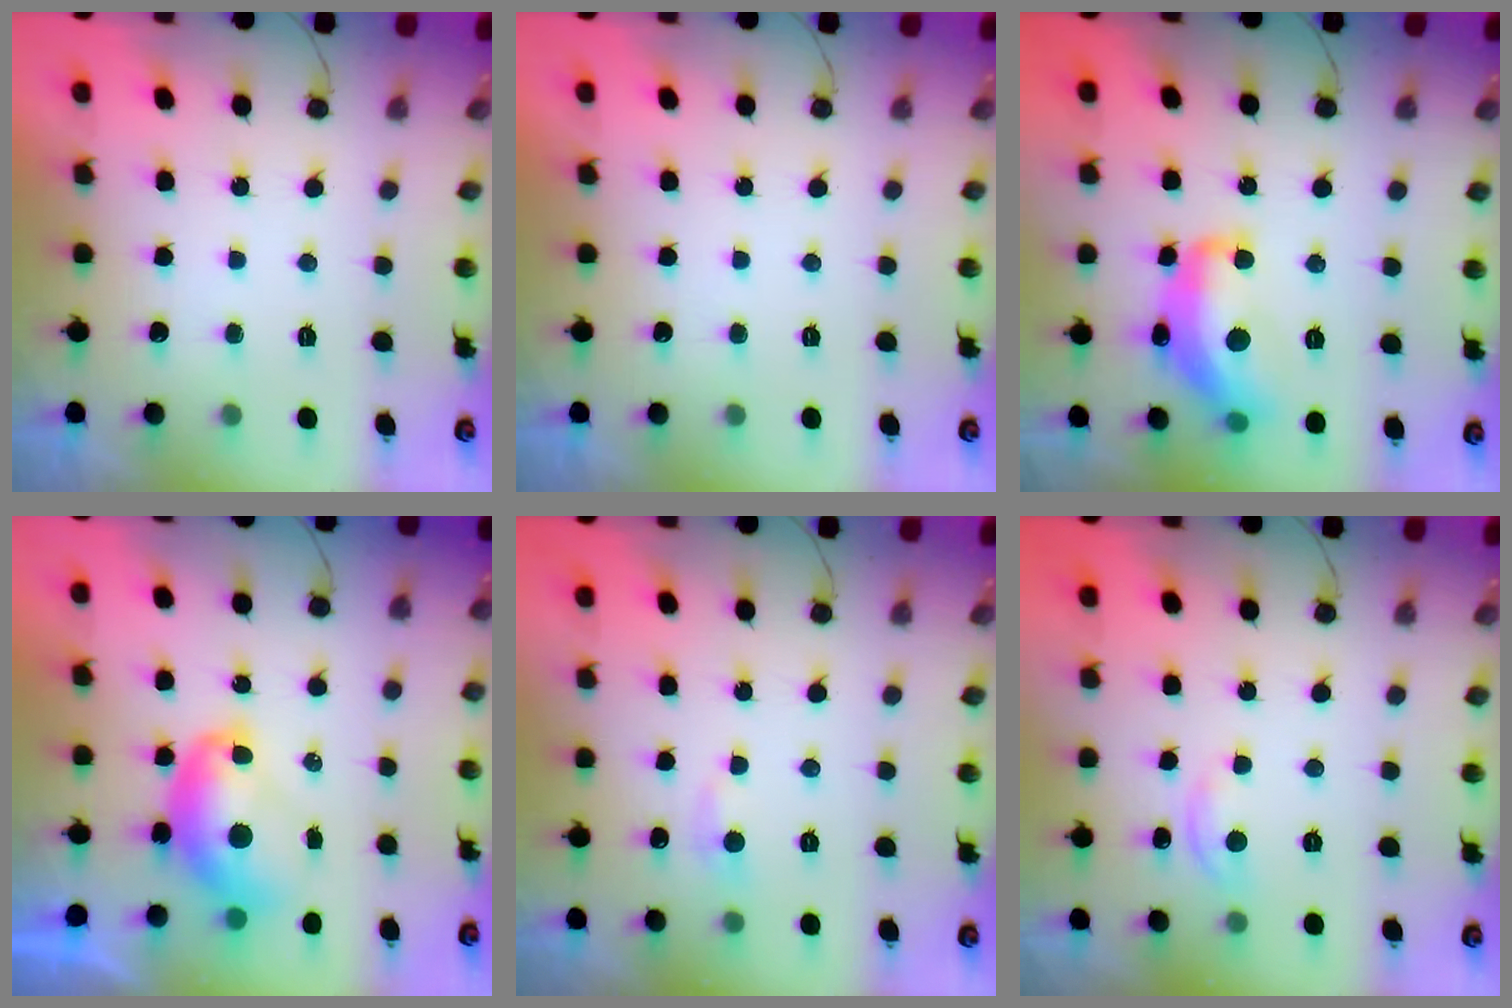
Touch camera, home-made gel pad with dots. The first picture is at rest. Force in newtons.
{"total": 0.0}
{"total": 16.6, "press": 16.6, "slide": 0.5}
{"total": 9.1, "press": 9.0, "slide": 1.0}
{"total": 5.0, "press": 5.0, "slide": 0.7}
{"total": 3.3, "press": 3.3, "slide": 0.0}